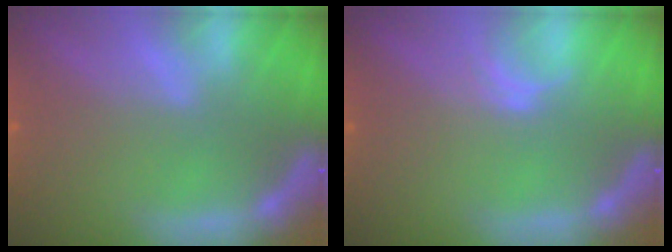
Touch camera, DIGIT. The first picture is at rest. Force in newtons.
{"total": 1.0}